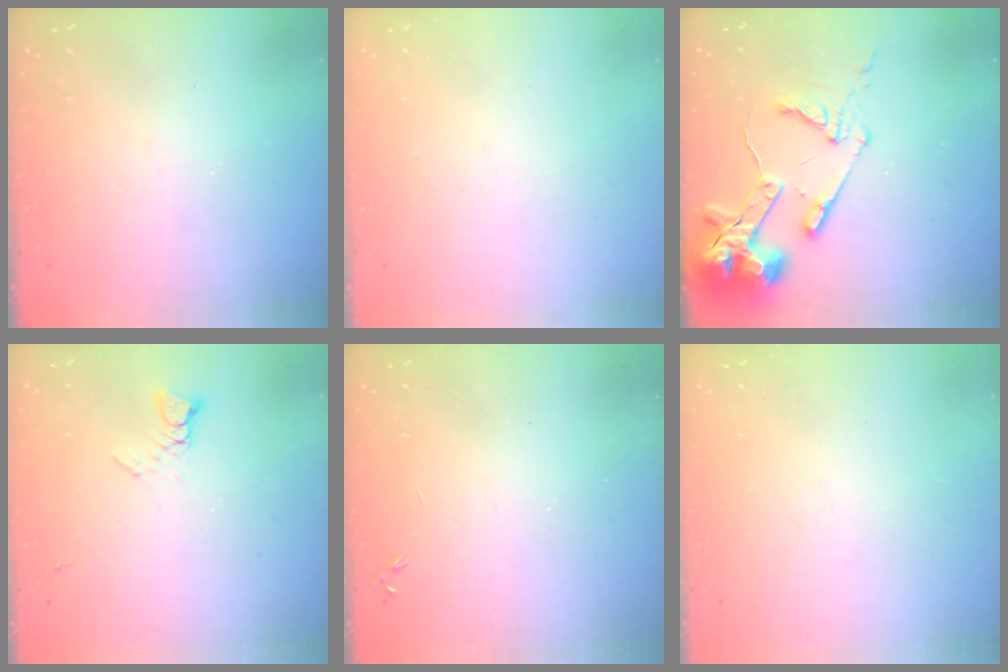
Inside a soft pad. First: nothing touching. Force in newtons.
{"total": 0.0}
{"total": 14.5, "press": 14.3, "slide": 1.9}
{"total": 2.6, "press": 2.6, "slide": 0.3}
{"total": 0.0}
{"total": 0.0}